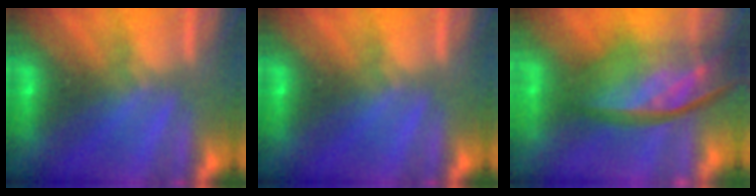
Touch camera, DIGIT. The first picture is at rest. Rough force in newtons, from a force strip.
{"total": 0.0}
{"total": 9.3}